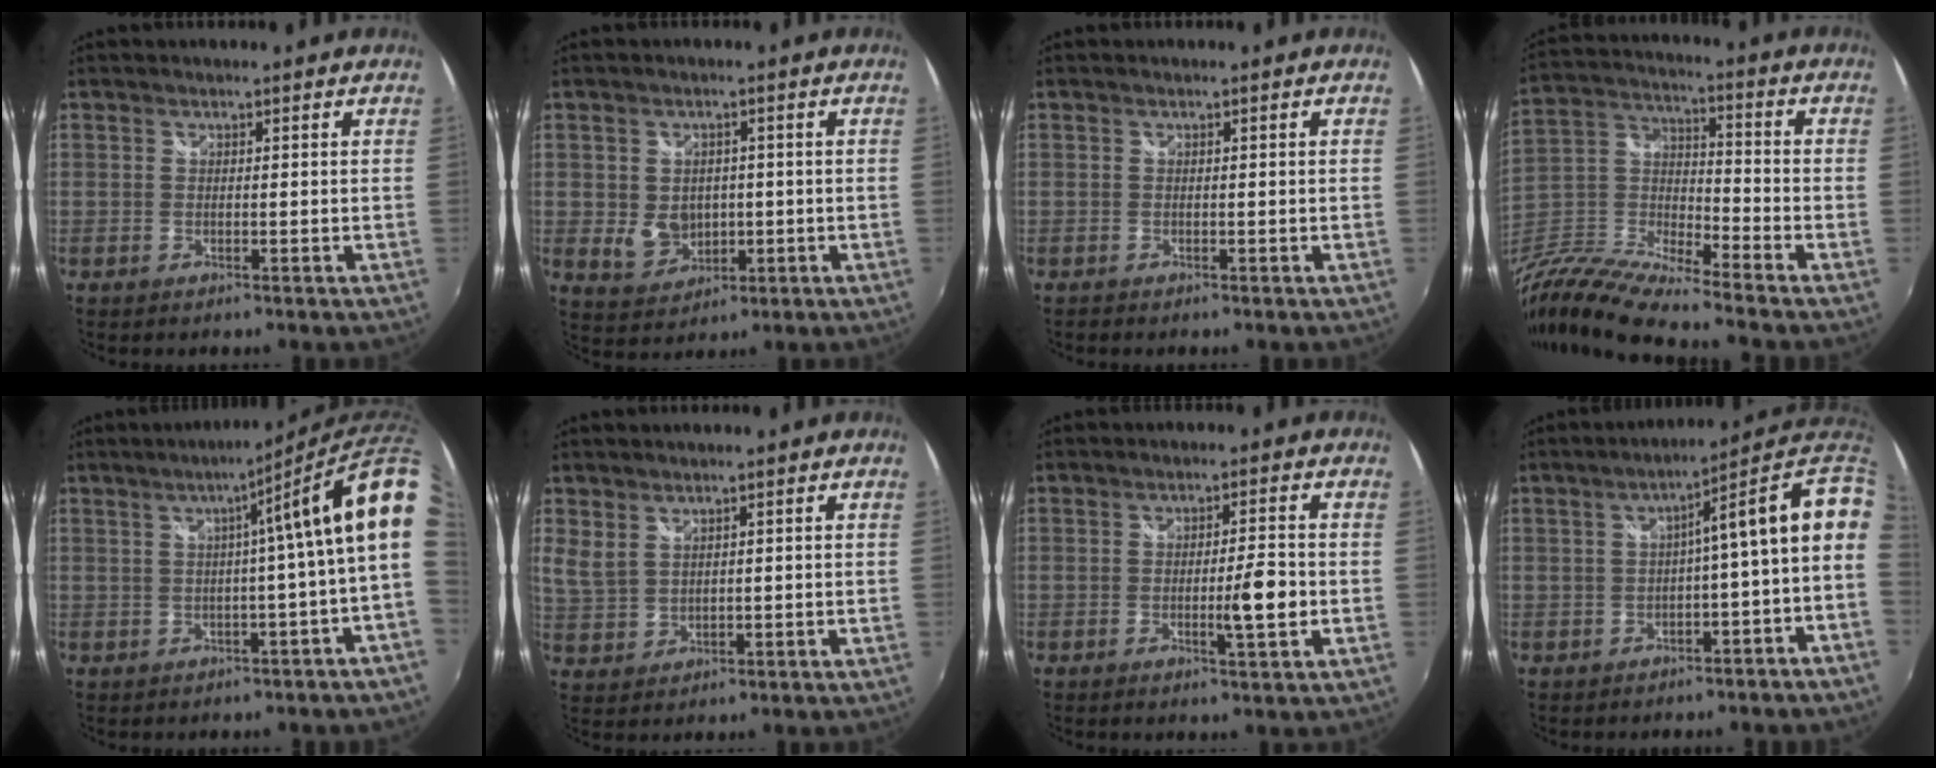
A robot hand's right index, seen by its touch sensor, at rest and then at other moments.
{"total": 6.1, "force": [-0.3, 5.1, 3.3], "torque": [-0.071, 0.002, 0.010]}
{"total": 0.7, "force": [-0.5, 0.1, 0.5], "torque": [-0.008, 0.002, -0.008]}
{"total": 14.4, "force": [-11.1, 3.0, 8.7], "torque": [-0.194, -0.013, -0.231]}
{"total": 10.5, "force": [4.9, -1.8, 9.2], "torque": [-0.115, 0.005, 0.060]}
{"total": 3.4, "force": [2.4, 1.8, 1.7], "torque": [-0.034, 0.002, 0.055]}
{"total": 5.1, "force": [-1.1, 0.0, 5.0], "torque": [-0.081, -0.003, -0.014]}
{"total": 11.7, "force": [0.2, 0.1, 11.7], "torque": [-0.152, 0.008, 0.007]}